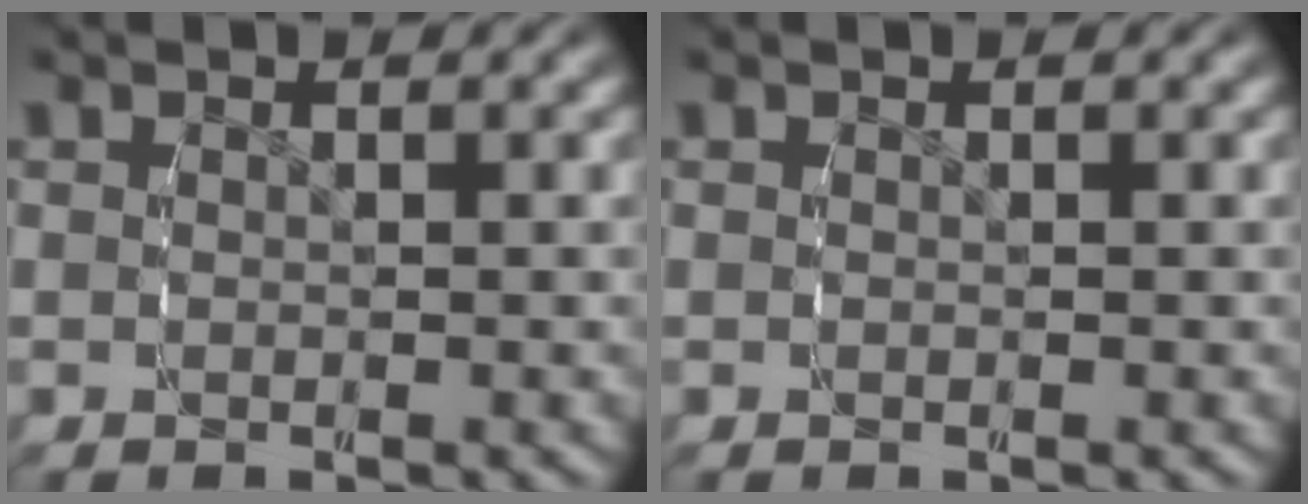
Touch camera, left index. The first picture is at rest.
{"total": 0.0}